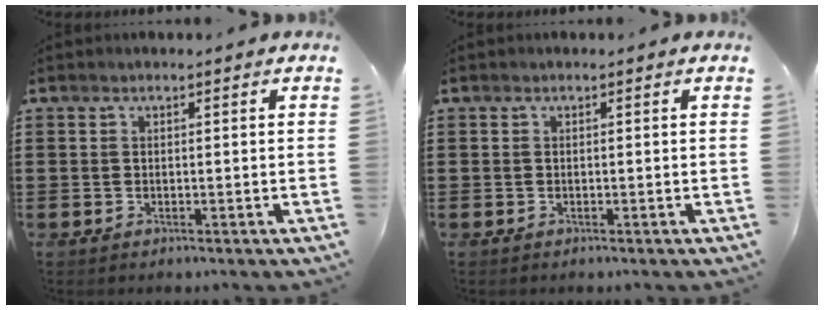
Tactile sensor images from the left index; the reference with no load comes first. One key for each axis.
{"total": 0.0}